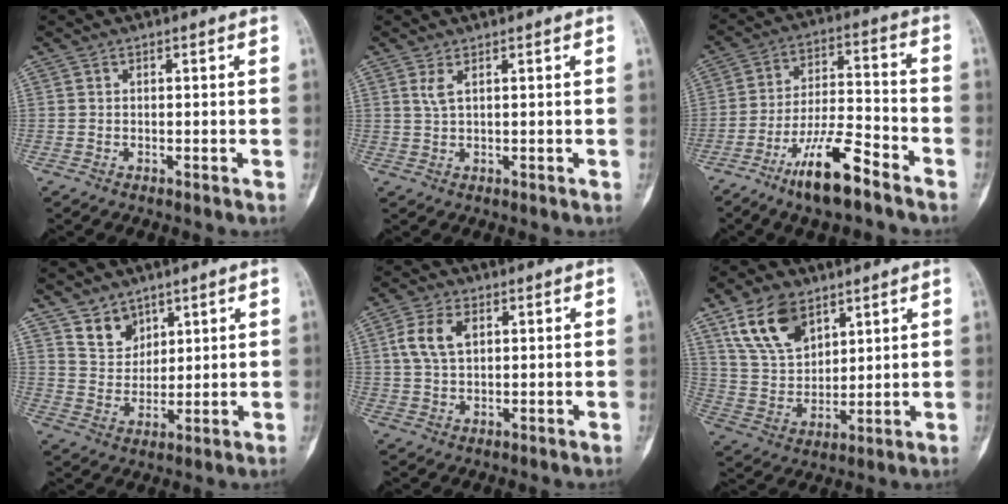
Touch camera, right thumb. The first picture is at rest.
{"total": 2.1, "force": [1.0, 0.5, 1.8], "torque": [-0.045, -0.001, 0.029]}
{"total": 12.8, "force": [-8.5, 3.1, 9.0], "torque": [-0.167, 0.056, -0.154]}
{"total": 6.5, "force": [4.6, 4.4, 1.6], "torque": [-0.002, -0.037, 0.094]}
{"total": 6.8, "force": [2.0, 4.1, 5.0], "torque": [-0.104, 0.004, 0.038]}
{"total": 13.2, "force": [7.7, 7.6, 7.4], "torque": [-0.119, -0.030, 0.160]}